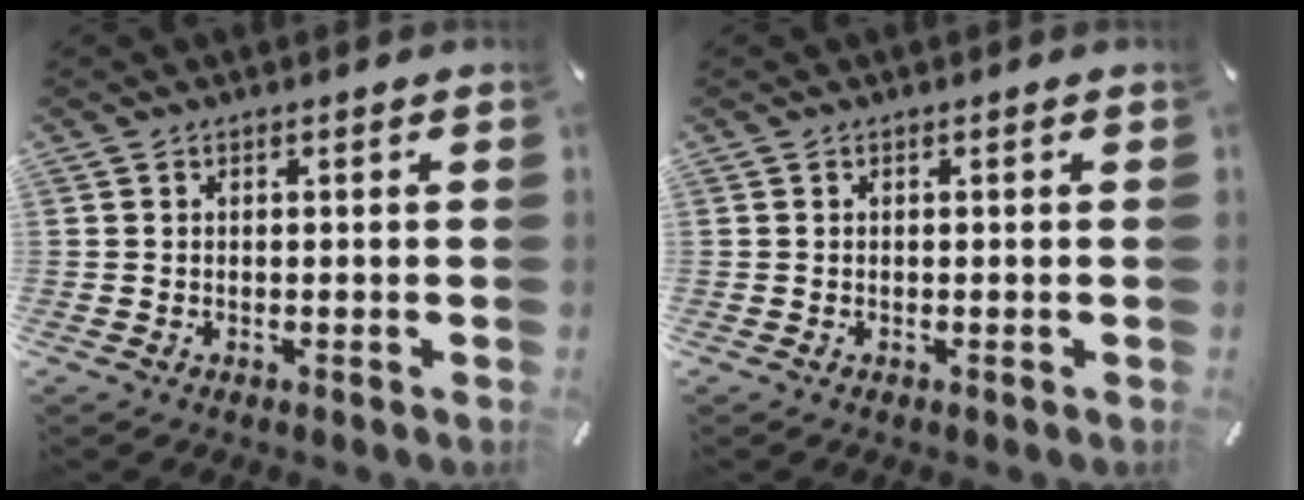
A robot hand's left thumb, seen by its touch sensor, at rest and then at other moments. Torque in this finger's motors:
{"motor_torque": [-0.12, -0.03, -0.04, 0.00, -0.01]}